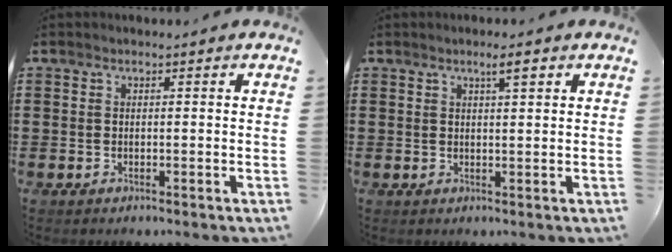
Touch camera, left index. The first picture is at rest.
{"total": 2.8, "force": [1.6, 0.5, 2.2], "torque": [-0.038, 0.001, 0.024]}